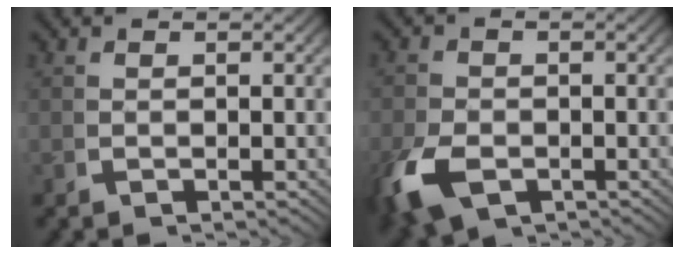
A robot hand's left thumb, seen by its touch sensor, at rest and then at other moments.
{"total": 5.4, "force": [-2.6, 3.5, 3.2], "torque": [-0.084, -0.025, -0.035]}